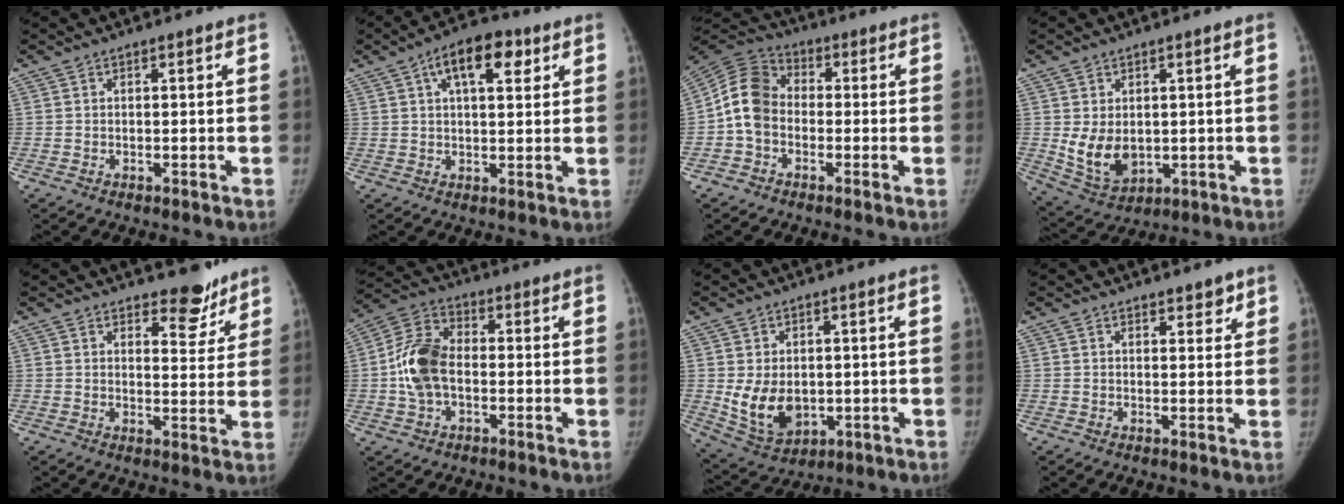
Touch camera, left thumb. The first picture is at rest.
{"total": 10.0, "force": [4.3, 4.7, 7.7], "torque": [-0.097, 0.004, 0.063]}
{"total": 9.7, "force": [-1.4, 7.6, 5.8], "torque": [-0.108, 0.028, -0.044]}
{"total": 8.2, "force": [0.1, 5.8, 5.7], "torque": [-0.086, -0.017, 0.024]}
{"total": 6.6, "force": [5.4, 3.1, 2.2], "torque": [0.006, -0.041, 0.073]}
{"total": 10.7, "force": [-1.0, 6.7, 8.3], "torque": [-0.165, 0.027, -0.027]}
{"total": 9.6, "force": [-0.5, 6.9, 6.7], "torque": [-0.097, -0.012, 0.014]}
{"total": 2.5, "force": [2.0, 1.3, 0.9], "torque": [0.008, -0.011, 0.023]}